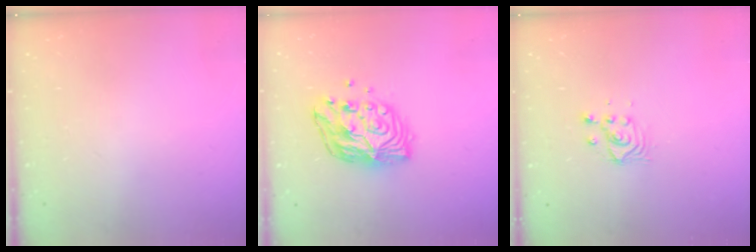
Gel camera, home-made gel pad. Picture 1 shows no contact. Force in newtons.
{"total": 12.6, "press": 12.5, "slide": 1.1}
{"total": 3.8, "press": 3.8, "slide": 0.4}